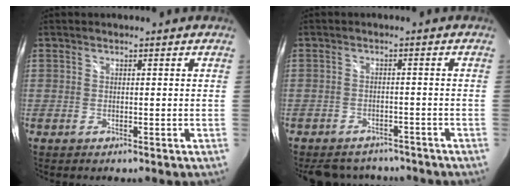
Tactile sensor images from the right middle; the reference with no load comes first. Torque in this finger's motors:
{"motor_torque": [0.95, -1.18, 0.04, 0.02]}